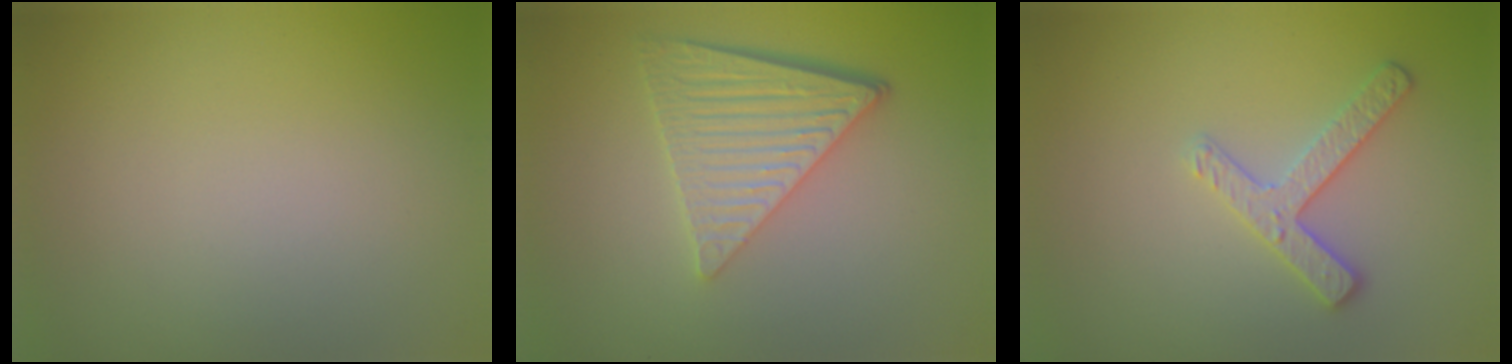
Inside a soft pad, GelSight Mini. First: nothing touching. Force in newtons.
{"total": 5.8, "press": 4.4, "slide": 3.8}
{"total": 2.5, "press": 2.4, "slide": 0.8}